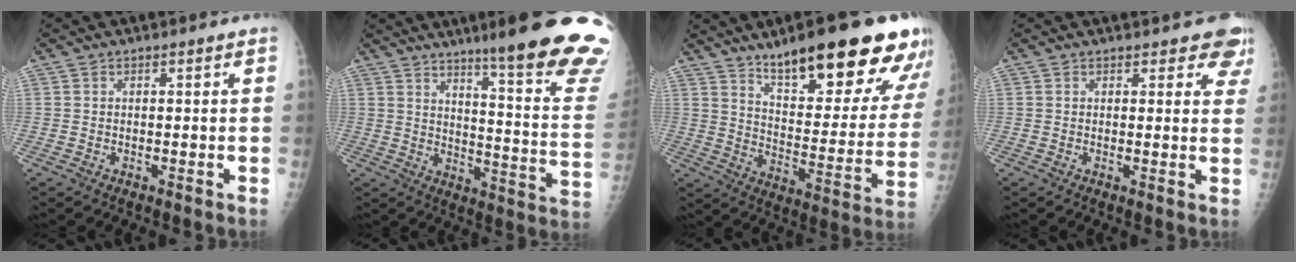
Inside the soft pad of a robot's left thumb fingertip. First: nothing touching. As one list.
[{"total": 25.7, "force": [19.0, 2.1, 17.2], "torque": [-0.193, -0.124, 0.247]}, {"total": 26.6, "force": [18.0, 7.4, 18.2], "torque": [-0.212, -0.078, 0.265]}, {"total": 5.7, "force": [4.8, 2.3, 1.9], "torque": [0.018, -0.020, 0.038]}]